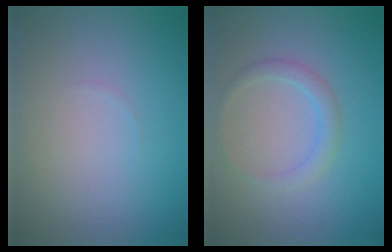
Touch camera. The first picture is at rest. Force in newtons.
{"total": 1.8, "press": 1.8, "slide": 0.0}